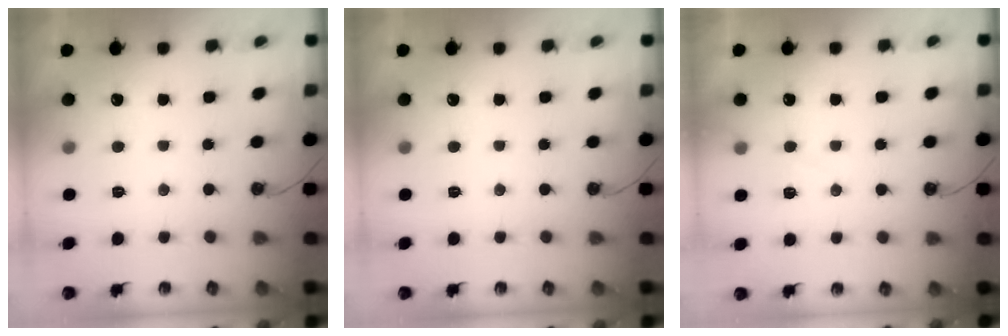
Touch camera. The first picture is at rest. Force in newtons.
{"total": 0.0}
{"total": 5.3, "press": 5.3, "slide": 0.7}